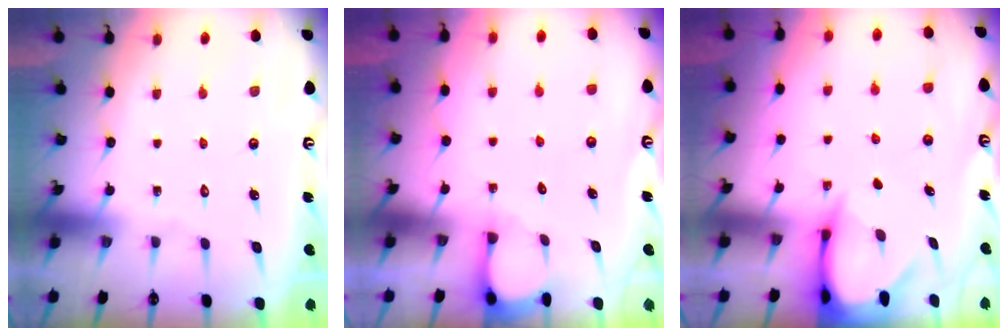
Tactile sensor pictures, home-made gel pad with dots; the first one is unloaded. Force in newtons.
{"total": 2.3, "press": 2.2, "slide": 0.4}
{"total": 3.6, "press": 3.6, "slide": 0.3}